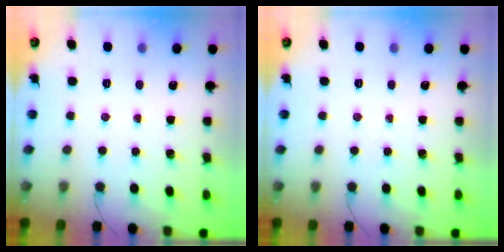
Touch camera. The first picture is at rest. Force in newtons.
{"total": 0.0}